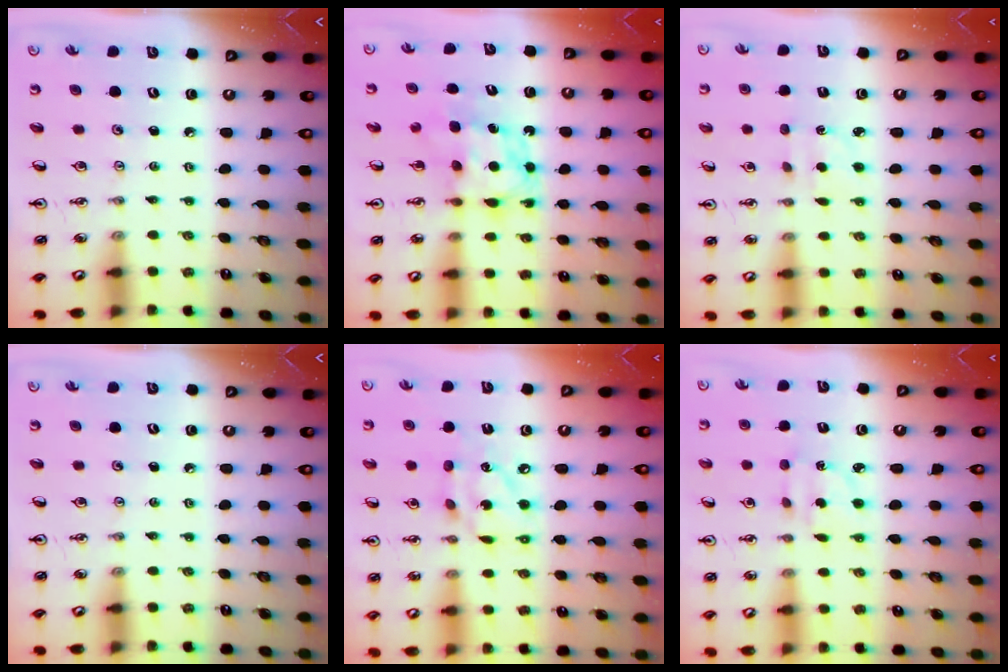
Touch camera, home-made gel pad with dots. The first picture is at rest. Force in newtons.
{"total": 6.8, "press": 6.8, "slide": 0.2}
{"total": 2.0, "press": 1.9, "slide": 0.7}
{"total": 0.0}
{"total": 11.1, "press": 11.1, "slide": 0.7}
{"total": 3.6, "press": 3.6, "slide": 0.4}